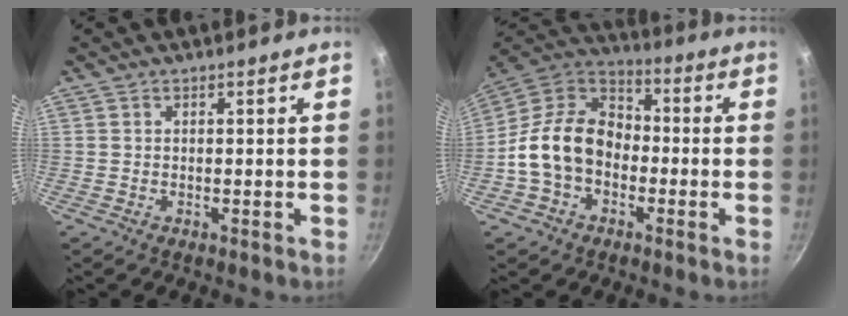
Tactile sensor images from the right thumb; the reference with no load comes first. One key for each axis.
{"total": 15.1, "fx": -2.9, "fy": 11.2, "fz": 9.8, "tx": -0.135, "ty": 0.044, "tz": -0.072}